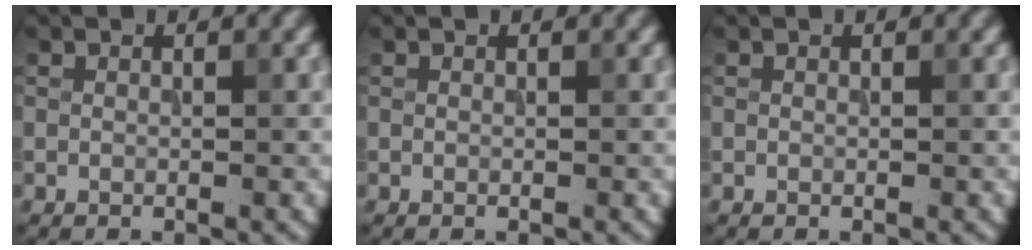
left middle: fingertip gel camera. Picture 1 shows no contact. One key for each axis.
{"total": 0.0}
{"total": 0.0}